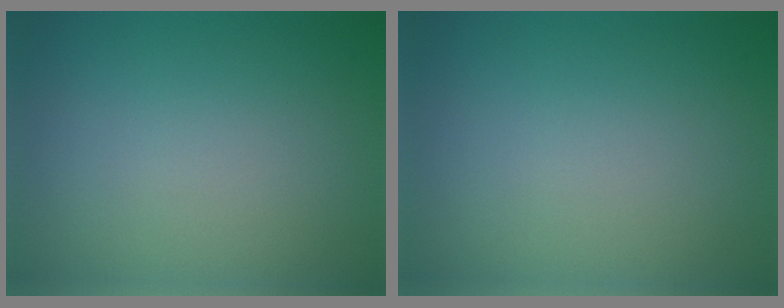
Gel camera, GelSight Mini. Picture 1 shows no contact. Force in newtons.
{"total": 0.0}